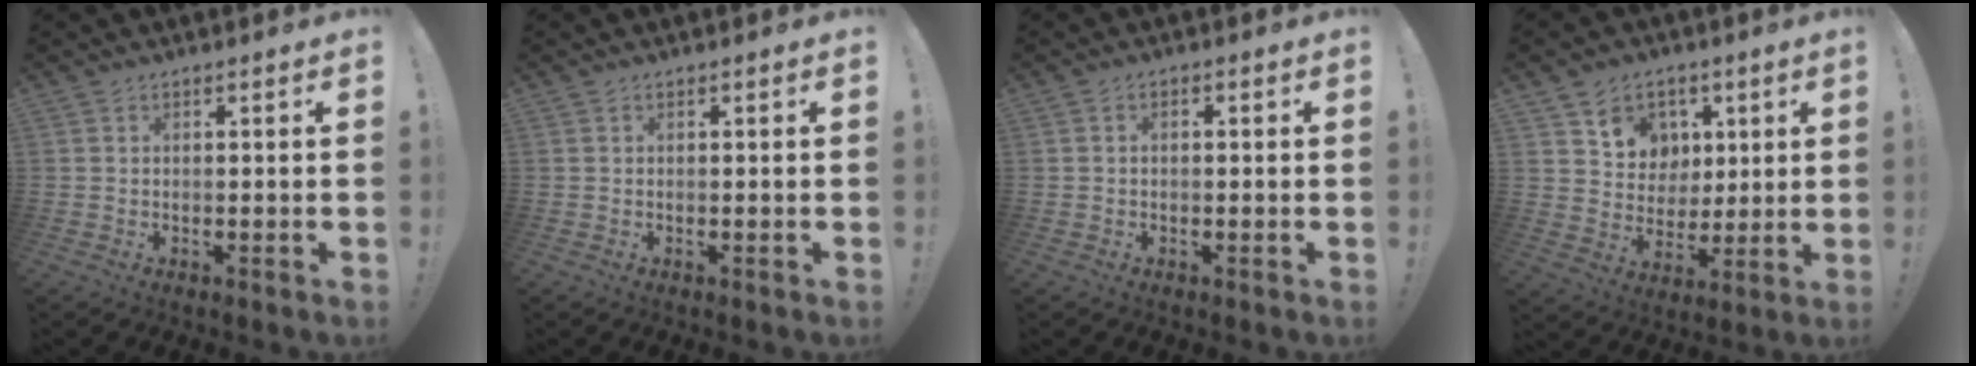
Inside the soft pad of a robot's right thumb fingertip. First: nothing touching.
{"total": 0.0}
{"total": 1.1, "force": [-0.6, 0.6, 0.6], "torque": [-0.008, 0.004, -0.012]}
{"total": 9.5, "force": [4.2, 8.4, 1.3], "torque": [-0.015, -0.034, 0.089]}